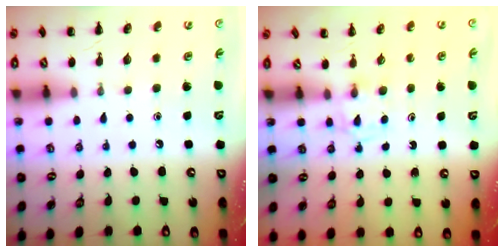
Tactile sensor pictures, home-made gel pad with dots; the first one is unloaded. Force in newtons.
{"total": 2.4, "press": 2.1, "slide": 1.1}